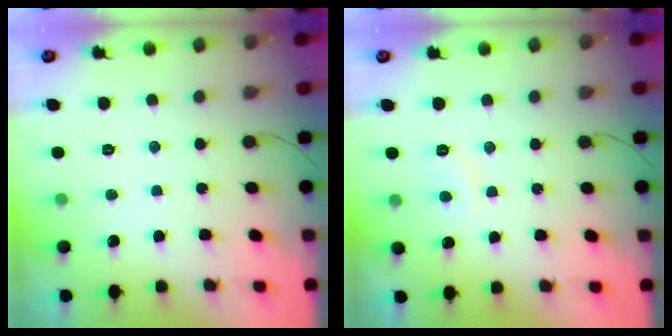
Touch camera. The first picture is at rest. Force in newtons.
{"total": 2.7, "press": 2.6, "slide": 0.7}